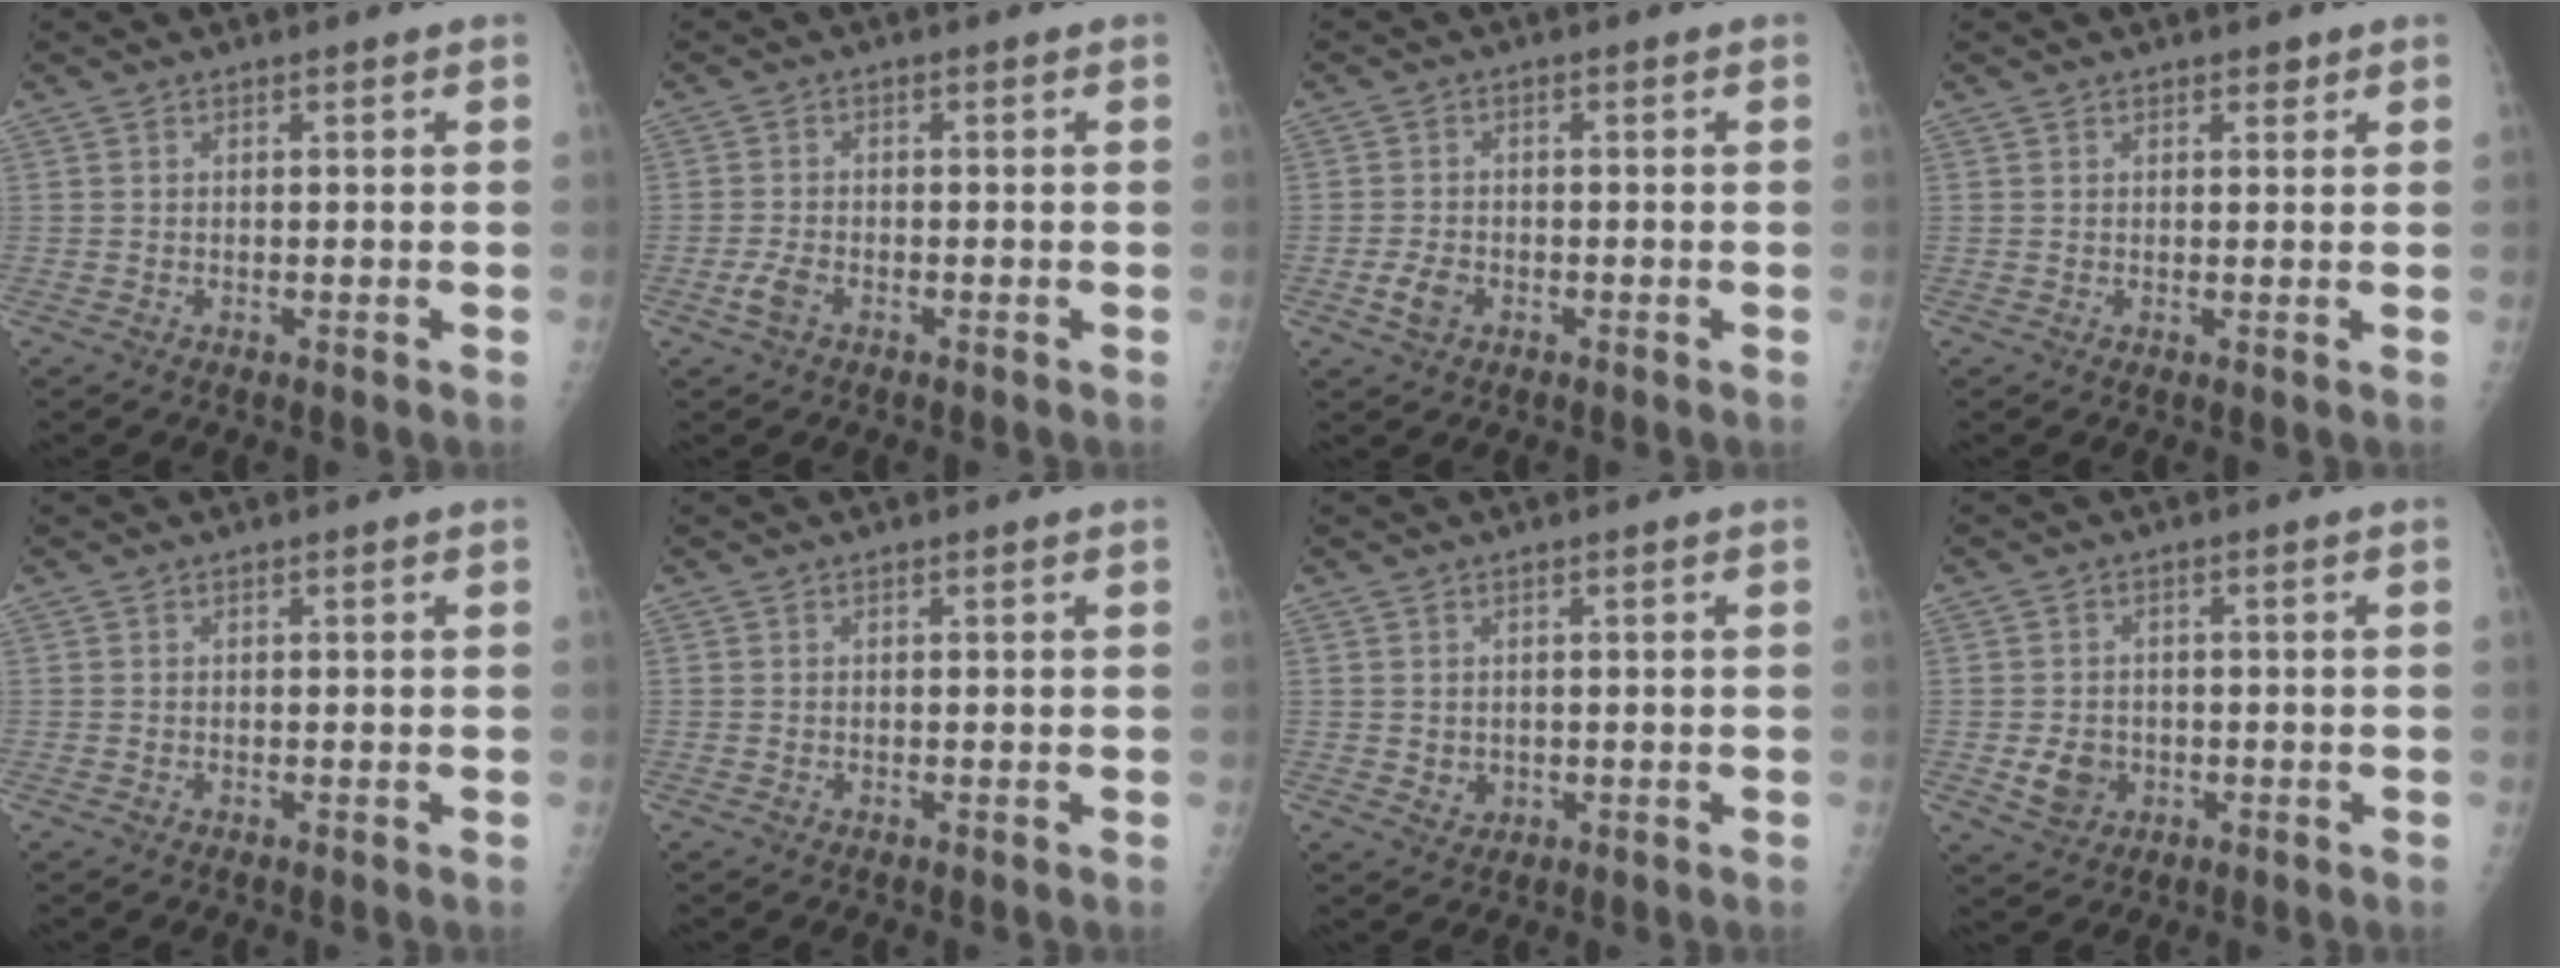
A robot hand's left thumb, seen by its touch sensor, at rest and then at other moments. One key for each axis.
{"total": 2.9, "fx": -1.4, "fy": 1.7, "fz": 1.9, "tx": -0.042, "ty": 0.002, "tz": -0.027}
{"total": 3.4, "fx": -1.3, "fy": 2.4, "fz": 2.0, "tx": -0.036, "ty": 0.003, "tz": -0.023}
{"total": 1.4, "fx": 1.0, "fy": 0.9, "fz": 0.5, "tx": 0.006, "ty": -0.005, "tz": 0.010}
{"total": 0.0}
{"total": 0.0}
{"total": 2.0, "fx": 0.2, "fy": 1.9, "fz": 0.8, "tx": -0.010, "ty": -0.003, "tz": 0.010}
{"total": 4.8, "fx": -0.9, "fy": 4.1, "fz": 2.3, "tx": -0.024, "ty": 0.003, "tz": -0.008}